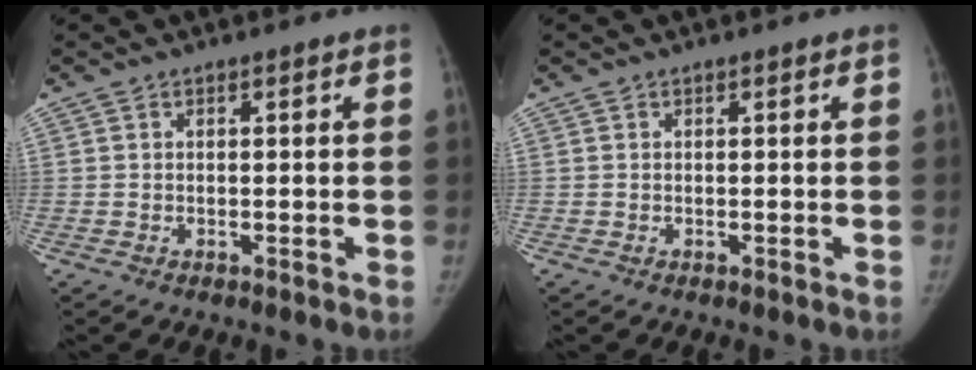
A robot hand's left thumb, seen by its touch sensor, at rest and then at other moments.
{"total": 0.0}